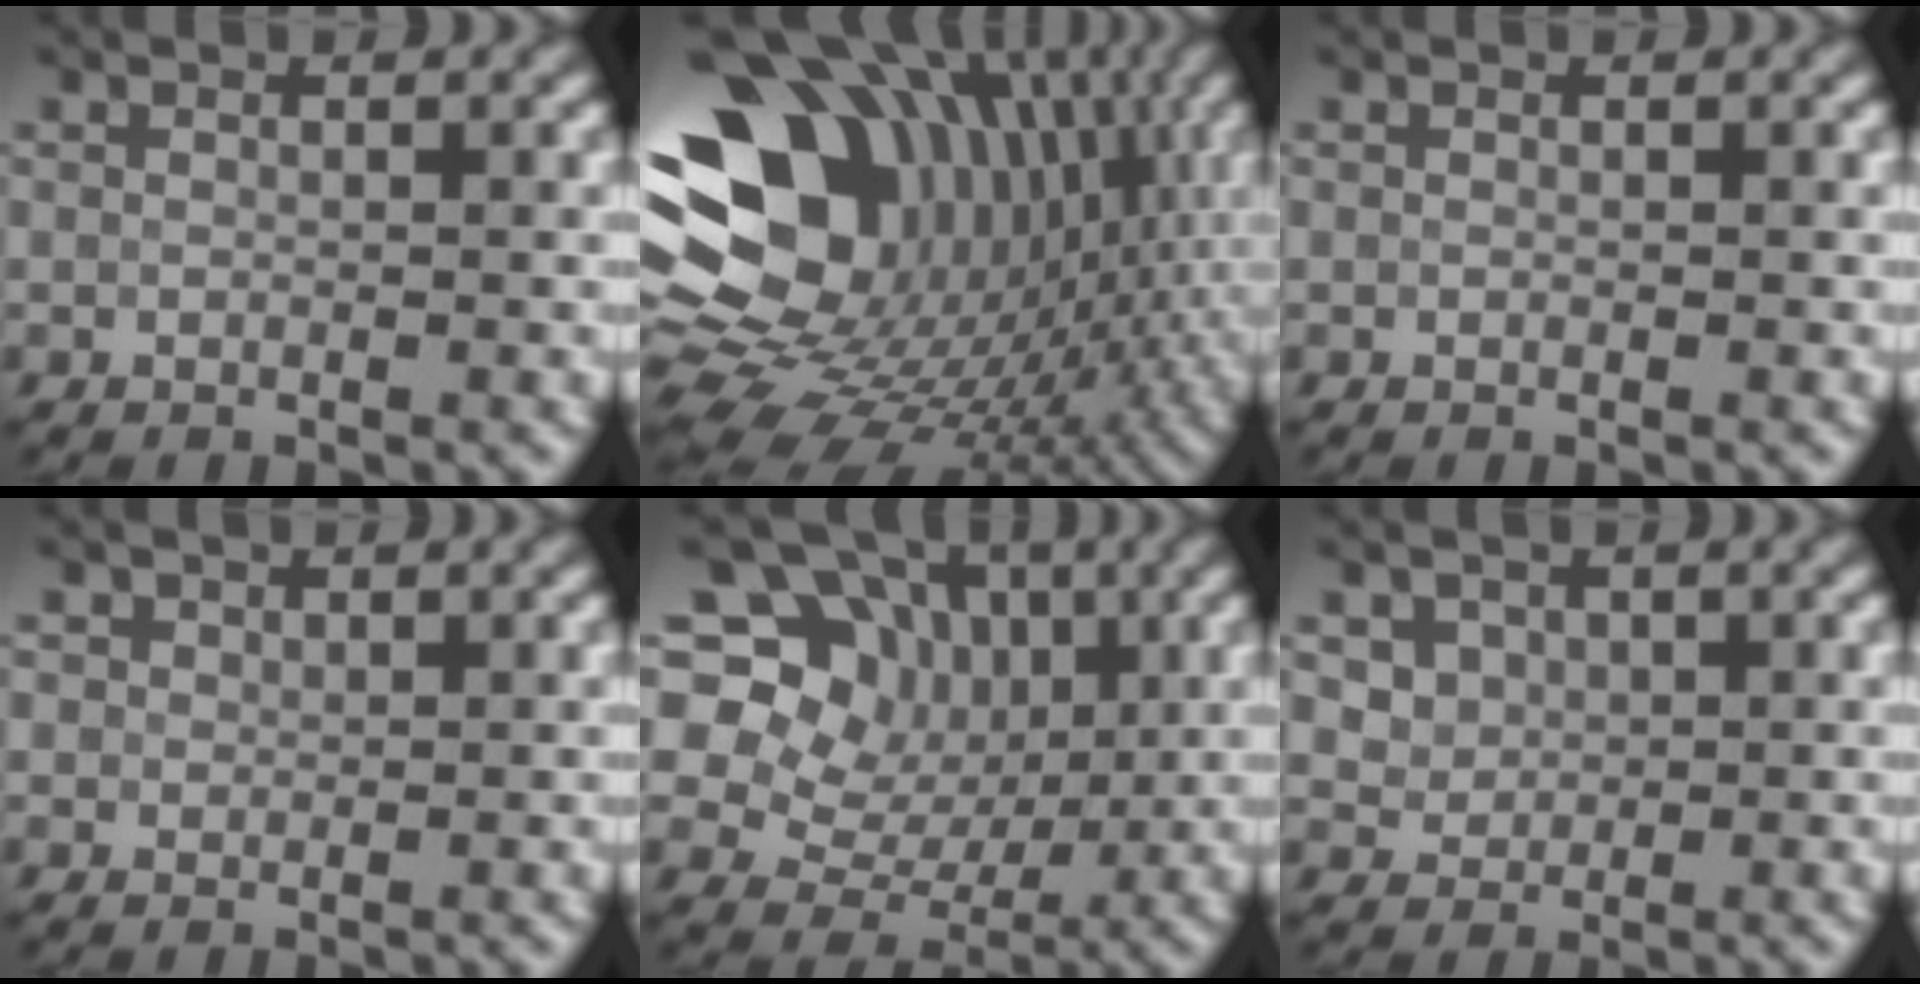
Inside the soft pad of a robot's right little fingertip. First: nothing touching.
{"total": 17.3, "force": [2.5, 13.3, 10.8], "torque": [-0.179, 0.005, 0.064]}
{"total": 0.0}
{"total": 1.0, "force": [0.4, 0.9, -0.2], "torque": [0.025, -0.003, -0.001]}
{"total": 12.2, "force": [4.6, 9.9, 5.5], "torque": [-0.113, 0.042, 0.054]}
{"total": 2.4, "force": [0.9, 2.1, 0.6], "torque": [0.007, 0.002, 0.015]}